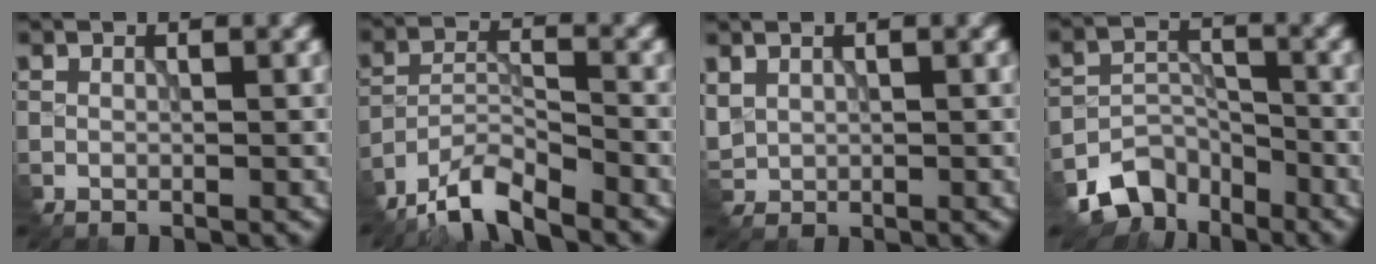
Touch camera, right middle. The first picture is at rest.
{"total": 5.6, "force": [-4.9, 1.0, 2.5], "torque": [-0.045, -0.002, -0.099]}
{"total": 1.5, "force": [1.0, 1.0, 0.3], "torque": [-0.019, 0.001, 0.028]}
{"total": 4.9, "force": [-4.1, 2.5, 1.0], "torque": [-0.011, -0.007, -0.075]}